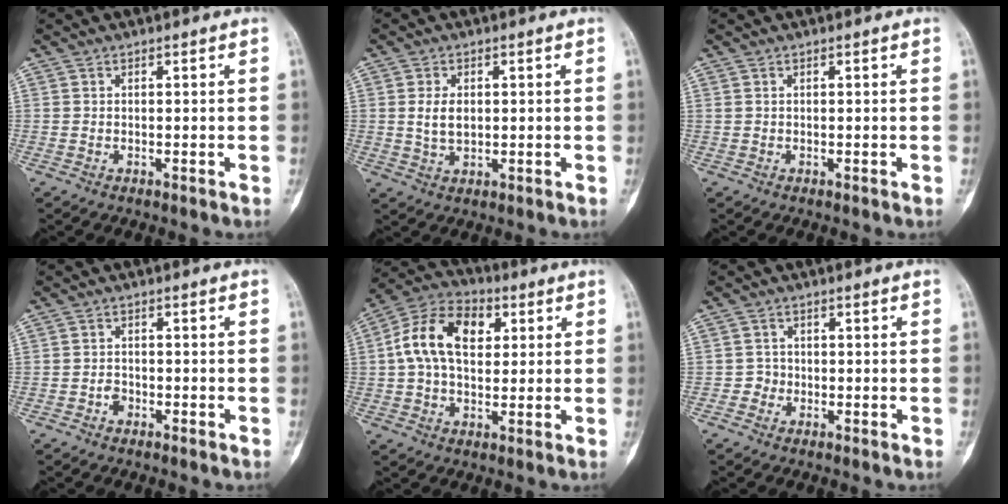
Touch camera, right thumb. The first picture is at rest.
{"total": 5.0, "force": [0.7, 3.1, 3.8], "torque": [-0.068, -0.006, 0.019]}
{"total": 0.0}
{"total": 1.5, "force": [-0.9, 1.1, 0.6], "torque": [-0.004, 0.007, -0.018]}
{"total": 13.8, "force": [2.8, 8.9, 10.2], "torque": [-0.169, 0.019, 0.041]}
{"total": 1.8, "force": [-0.7, 1.6, 0.1], "torque": [0.011, 0.010, -0.019]}